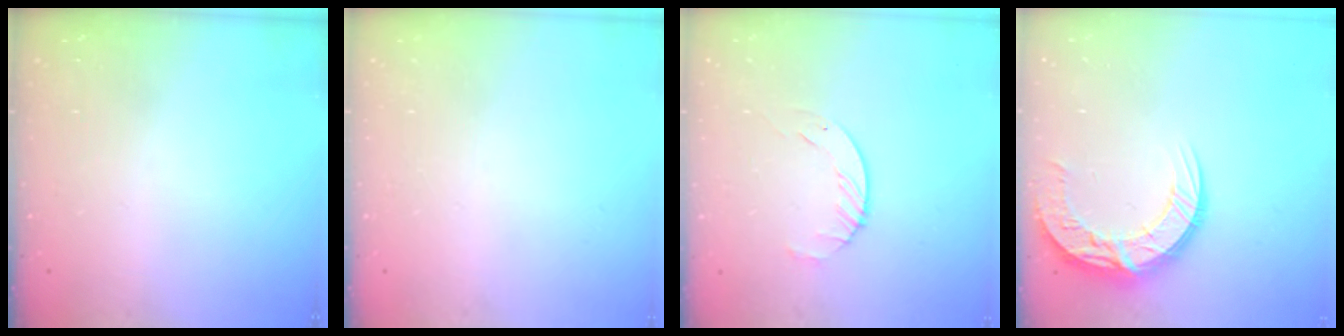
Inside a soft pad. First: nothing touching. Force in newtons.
{"total": 0.0}
{"total": 3.4, "press": 3.4, "slide": 0.4}
{"total": 13.2, "press": 13.2, "slide": 1.2}